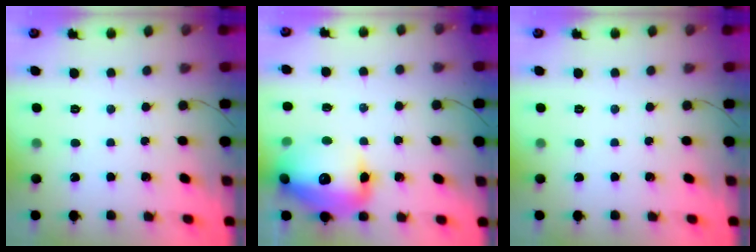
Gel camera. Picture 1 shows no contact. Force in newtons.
{"total": 20.7, "press": 20.4, "slide": 3.5}
{"total": 0.0}